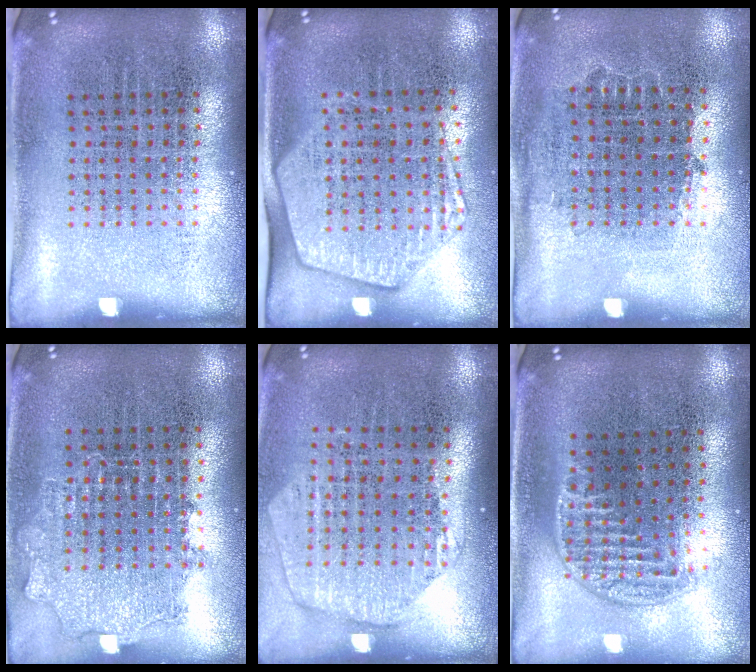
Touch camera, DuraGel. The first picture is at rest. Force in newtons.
{"total": 1.9, "press": 1.7, "slide": 0.9}
{"total": 0.8, "press": 0.7, "slide": 0.3}
{"total": 0.9, "press": 0.9, "slide": 0.2}
{"total": 1.6, "press": 1.4, "slide": 0.7}
{"total": 1.3, "press": 1.1, "slide": 0.6}